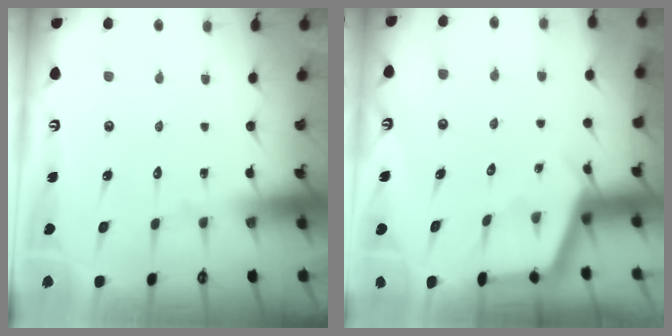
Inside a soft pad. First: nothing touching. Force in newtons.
{"total": 3.0, "press": 3.0, "slide": 0.3}